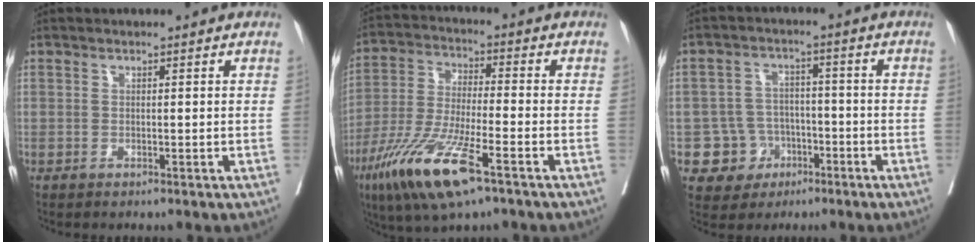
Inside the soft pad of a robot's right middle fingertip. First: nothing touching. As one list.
[{"total": 13.9, "force": [-7.7, 2.0, 11.4], "torque": [-0.235, -0.030, -0.141]}, {"total": 6.5, "force": [-2.7, 5.9, 0.8], "torque": [-0.011, 0.012, -0.037]}]